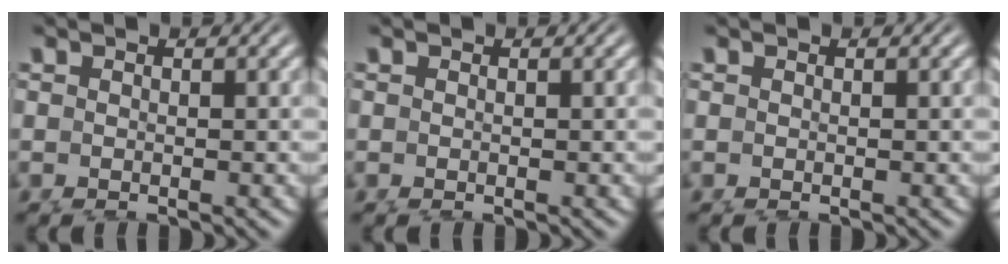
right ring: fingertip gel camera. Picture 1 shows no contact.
{"total": 0.0}
{"total": 0.0}